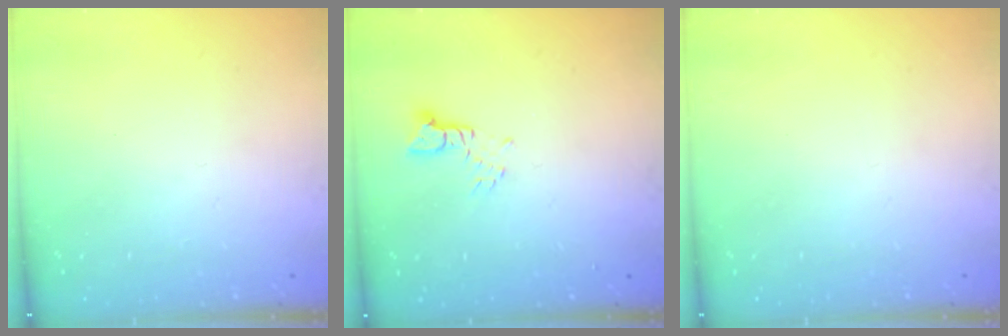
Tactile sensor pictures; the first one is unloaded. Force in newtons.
{"total": 2.2, "press": 2.2, "slide": 0.1}
{"total": 0.0}